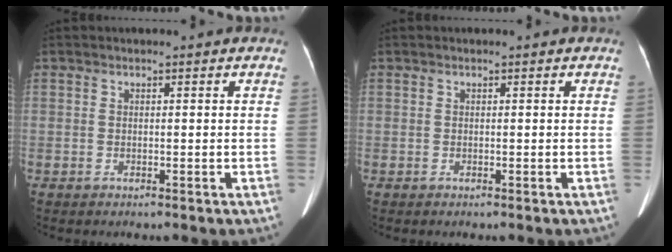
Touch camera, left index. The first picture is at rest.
{"total": 0.0}